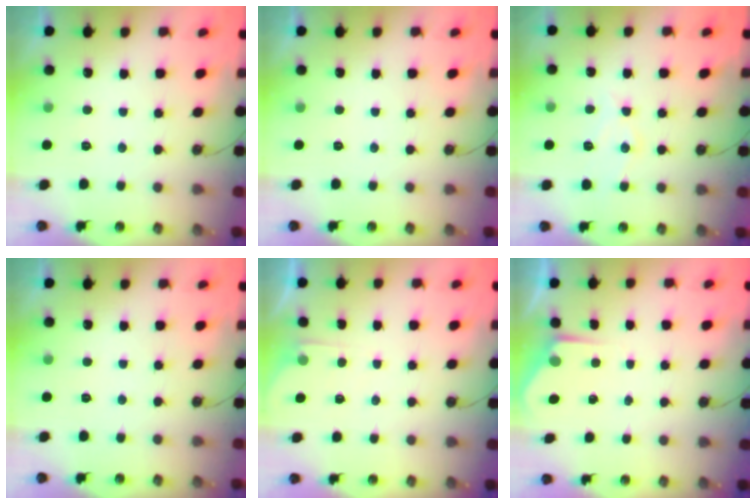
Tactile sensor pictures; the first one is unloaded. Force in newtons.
{"total": 0.0}
{"total": 9.8, "press": 9.7, "slide": 0.8}
{"total": 0.0}
{"total": 2.7, "press": 2.7, "slide": 0.4}
{"total": 2.3, "press": 2.3, "slide": 0.3}